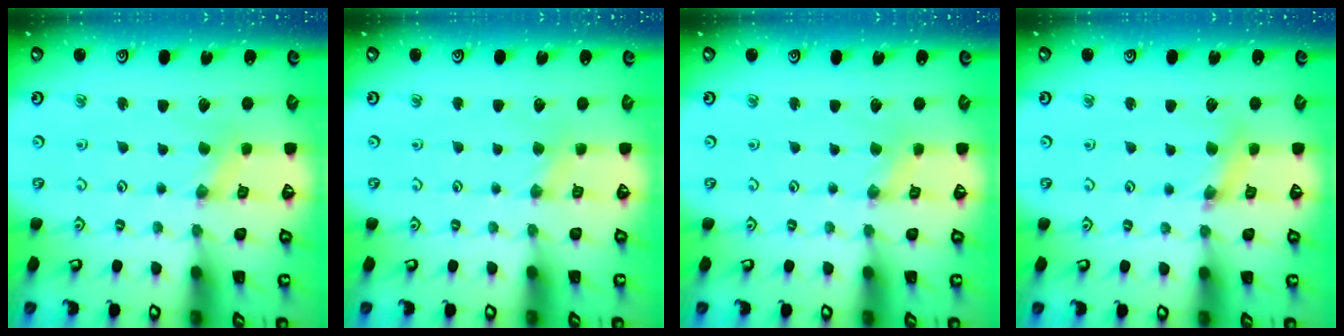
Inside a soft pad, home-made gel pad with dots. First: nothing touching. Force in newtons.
{"total": 1.6, "press": 1.6, "slide": 0.4}
{"total": 0.6, "press": 0.6, "slide": 0.2}
{"total": 5.1, "press": 5.1, "slide": 0.5}